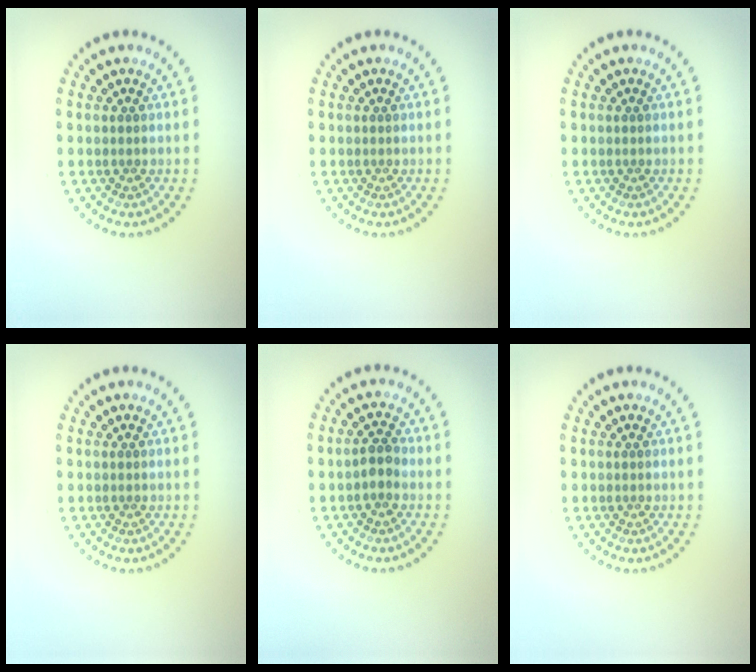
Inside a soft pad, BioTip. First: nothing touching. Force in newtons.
{"total": 0.0}
{"total": 0.0}
{"total": 0.0}
{"total": 1.4, "press": 1.3, "slide": 0.4}
{"total": 0.0}